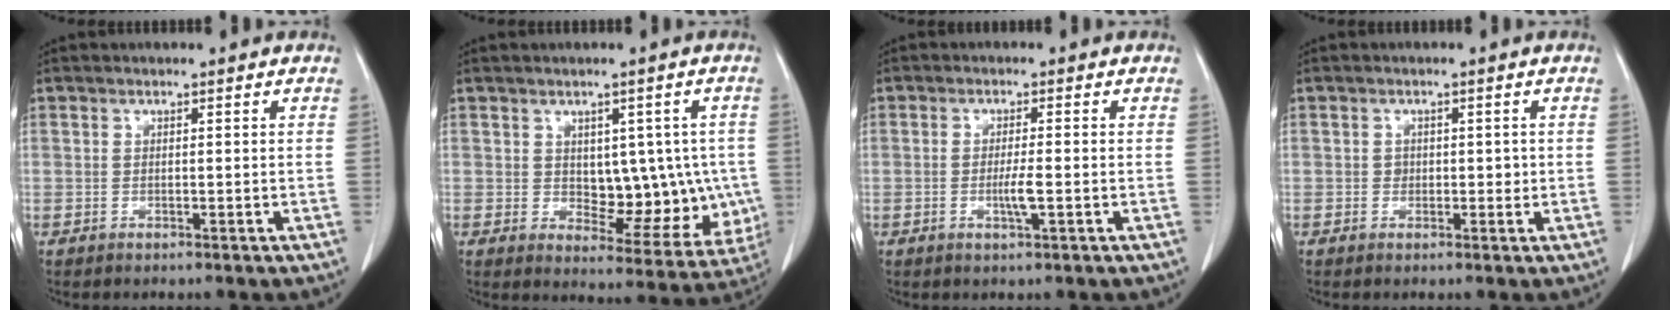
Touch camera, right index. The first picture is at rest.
{"total": 13.8, "force": [0.3, 8.6, 10.8], "torque": [-0.153, 0.016, 0.035]}
{"total": 3.5, "force": [-0.8, 0.6, 3.3], "torque": [-0.068, -0.003, -0.012]}
{"total": 2.9, "force": [0.0, 2.3, 1.8], "torque": [-0.035, 0.012, 0.007]}